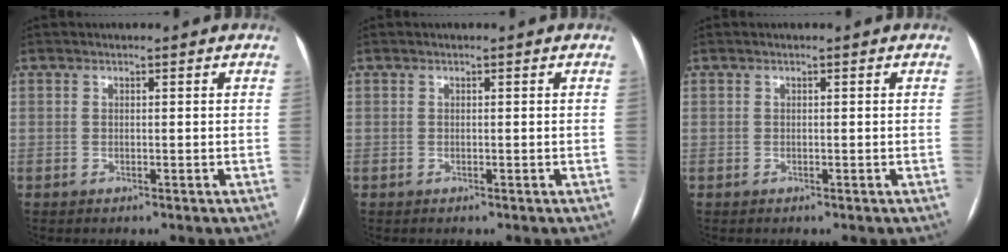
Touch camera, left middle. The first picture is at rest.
{"total": 0.0}
{"total": 0.0}